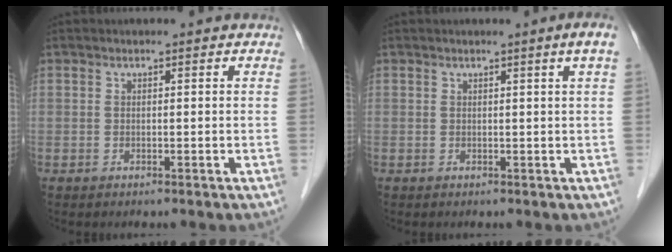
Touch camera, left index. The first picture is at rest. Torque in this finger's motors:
{"motor_torque": [0.12, -0.01, 0.08, 0.03]}